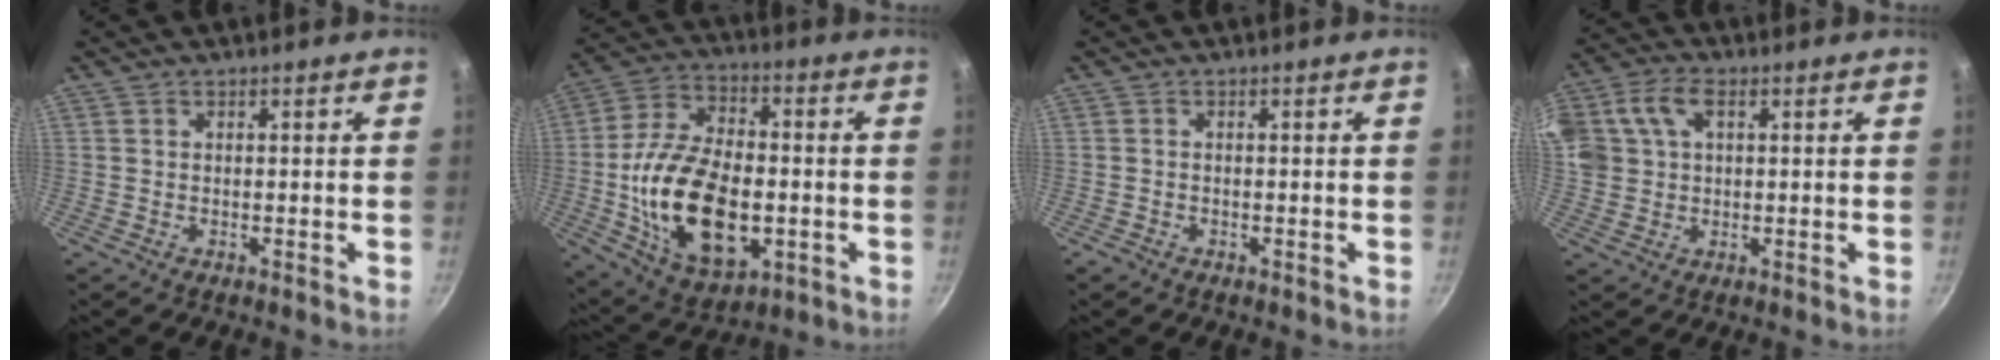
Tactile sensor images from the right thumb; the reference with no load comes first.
{"total": 22.2, "force": [-3.4, 12.9, 17.7], "torque": [-0.311, 0.018, -0.050]}
{"total": 0.8, "force": [-0.6, 0.5, 0.3], "torque": [-0.010, 0.004, -0.010]}
{"total": 14.9, "force": [4.2, 10.8, 9.5], "torque": [-0.223, 0.039, 0.075]}